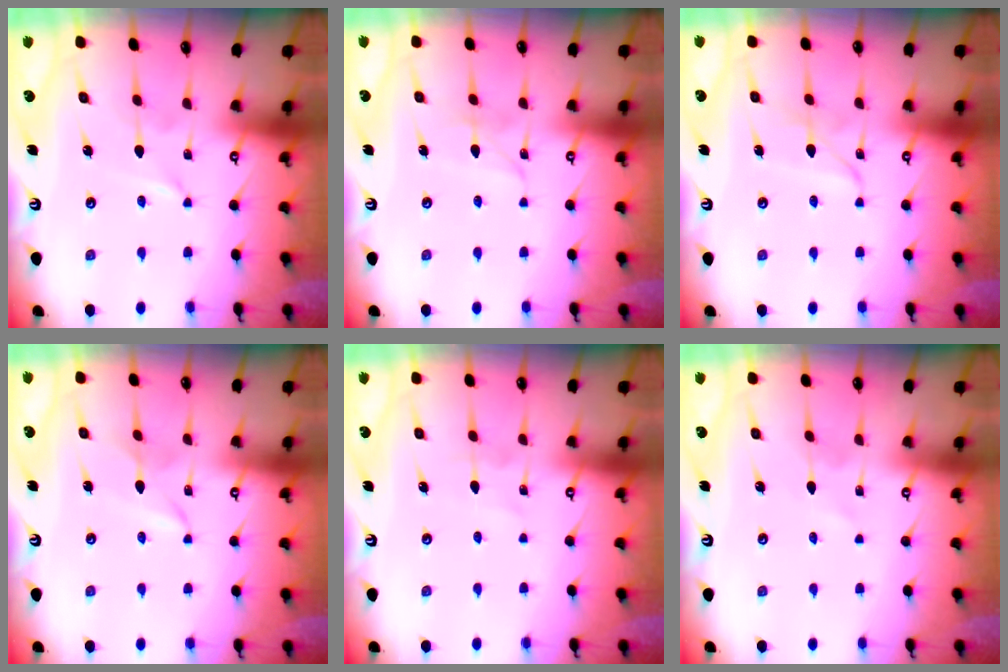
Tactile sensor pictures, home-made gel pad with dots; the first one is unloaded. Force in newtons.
{"total": 2.8, "press": 2.8, "slide": 0.2}
{"total": 2.5, "press": 2.5, "slide": 0.2}
{"total": 1.6, "press": 1.6, "slide": 0.0}
{"total": 1.5, "press": 1.5, "slide": 0.1}
{"total": 0.6, "press": 0.6, "slide": 0.1}